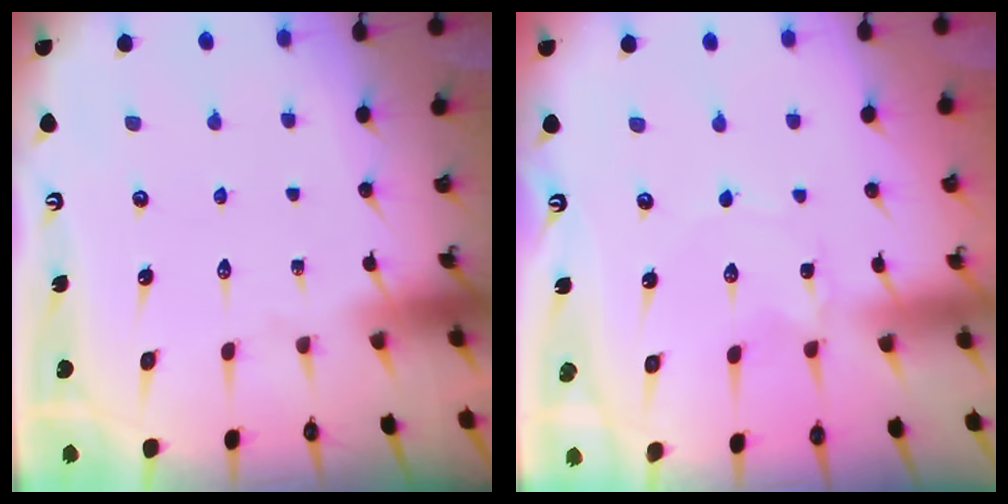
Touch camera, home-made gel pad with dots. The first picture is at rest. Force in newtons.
{"total": 0.0}